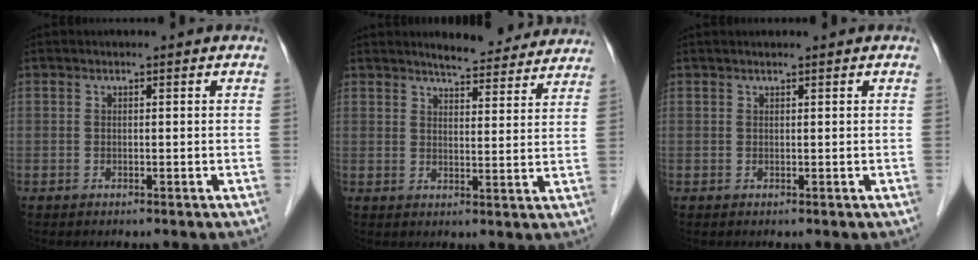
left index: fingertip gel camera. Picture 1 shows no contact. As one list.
[{"total": 11.0, "force": [10.3, 2.0, 3.3], "torque": [-0.033, -0.005, 0.118]}, {"total": 0.7, "force": [0.6, -0.1, 0.3], "torque": [-0.008, 0.008, 0.015]}]